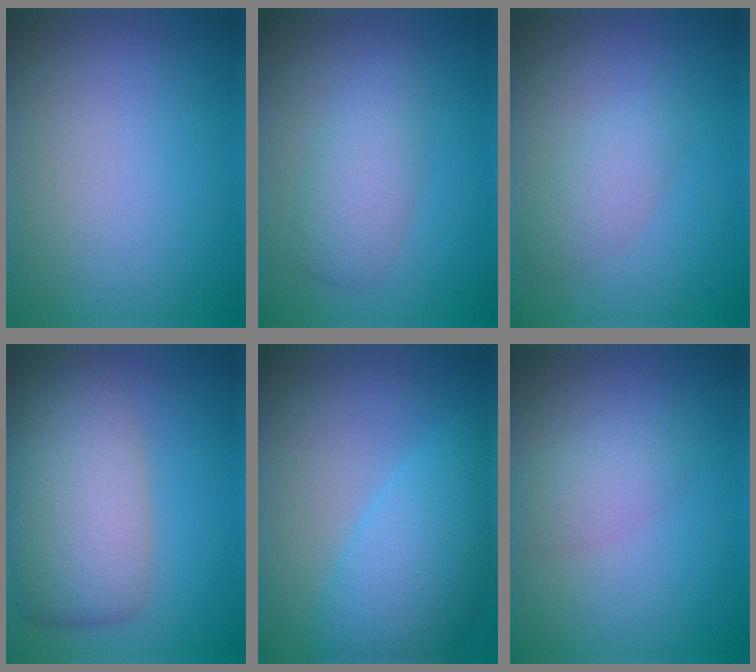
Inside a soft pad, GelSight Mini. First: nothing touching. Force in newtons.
{"total": 3.2, "press": 3.2, "slide": 0.0}
{"total": 2.1, "press": 2.1, "slide": 0.1}
{"total": 7.7, "press": 7.7, "slide": 0.4}
{"total": 7.0, "press": 7.0, "slide": 0.3}
{"total": 2.3, "press": 2.3, "slide": 0.1}